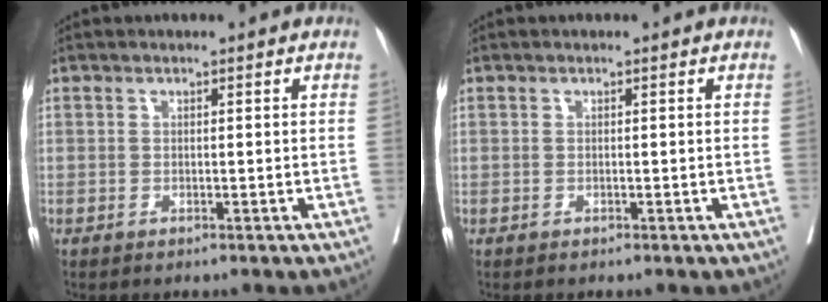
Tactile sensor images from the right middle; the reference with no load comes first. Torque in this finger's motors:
{"motor_torque": [0.06, -0.09, 0.00, 0.00]}